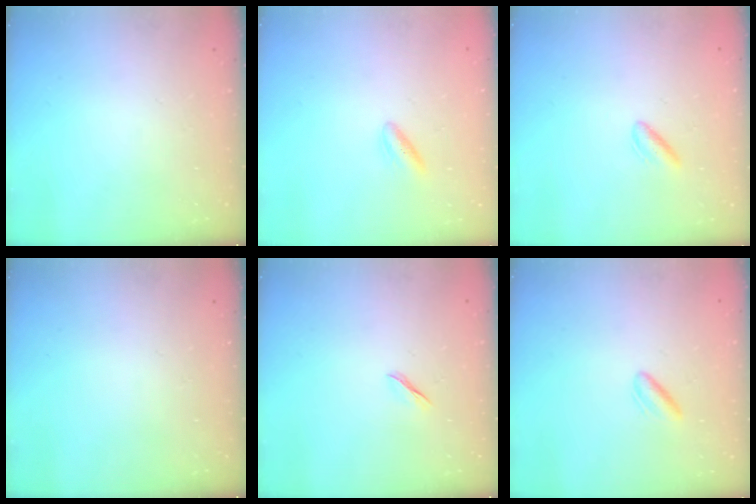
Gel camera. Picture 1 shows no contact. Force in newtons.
{"total": 2.5, "press": 2.1, "slide": 1.3}
{"total": 2.6, "press": 2.3, "slide": 1.4}
{"total": 0.0}
{"total": 1.7, "press": 1.6, "slide": 0.5}
{"total": 2.9, "press": 2.6, "slide": 1.3}